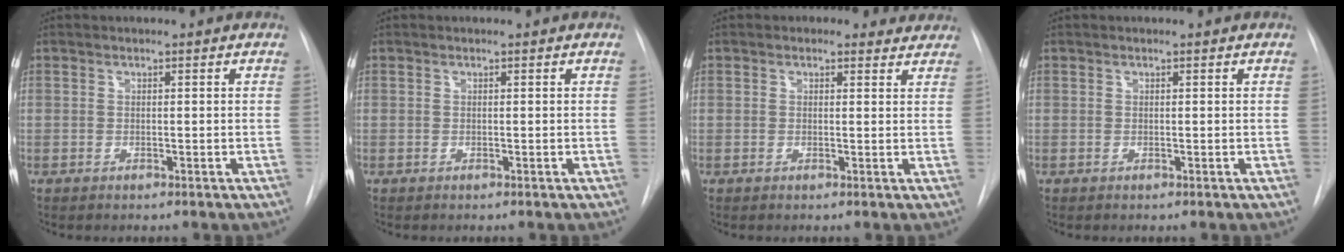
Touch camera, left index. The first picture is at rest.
{"total": 0.0}
{"total": 3.5, "force": [2.9, 1.9, 0.5], "torque": [0.005, 0.004, 0.018]}
{"total": 0.0}